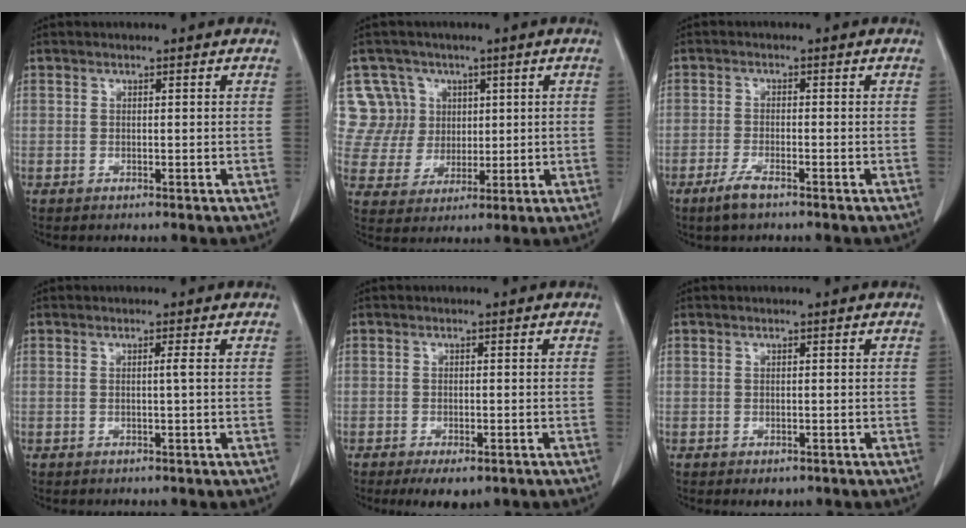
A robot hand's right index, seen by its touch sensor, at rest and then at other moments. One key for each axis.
{"total": 8.8, "fx": 3.4, "fy": 8.1, "fz": -0.1, "tx": 0.007, "ty": 0.022, "tz": 0.074}
{"total": 3.2, "fx": -2.3, "fy": 0.7, "fz": 2.1, "tx": -0.049, "ty": -0.004, "tz": -0.044}
{"total": 0.7, "fx": 0.0, "fy": -0.3, "fz": 0.6, "tx": -0.006, "ty": 0.001, "tz": 0.001}
{"total": 4.6, "fx": -3.1, "fy": 2.0, "fz": 2.8, "tx": -0.041, "ty": -0.007, "tz": -0.042}
{"total": 1.6, "fx": -0.9, "fy": 1.2, "fz": 0.6, "tx": -0.010, "ty": 0.000, "tz": -0.005}